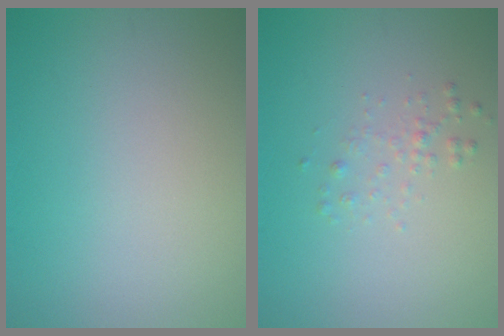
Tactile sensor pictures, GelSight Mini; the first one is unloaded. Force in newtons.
{"total": 1.1, "press": 1.1, "slide": 0.0}